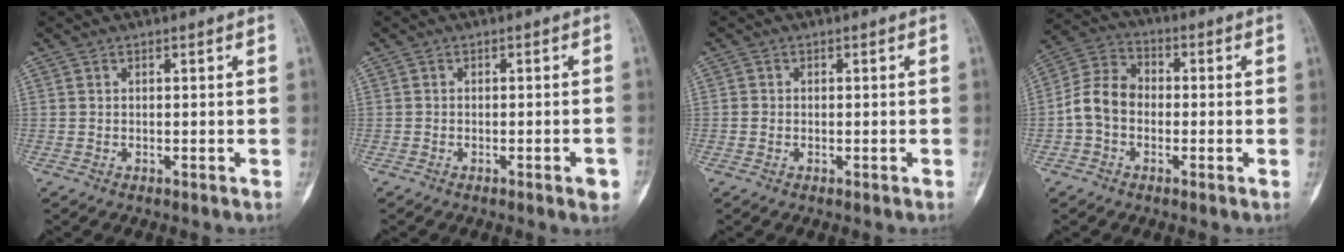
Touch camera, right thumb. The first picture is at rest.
{"total": 2.5, "force": [-1.3, 0.4, 2.1], "torque": [-0.024, 0.004, -0.017]}
{"total": 0.6, "force": [-0.2, 0.6, 0.1], "torque": [0.003, 0.004, -0.005]}
{"total": 8.4, "force": [-1.5, 6.5, 5.1], "torque": [-0.090, 0.033, -0.043]}